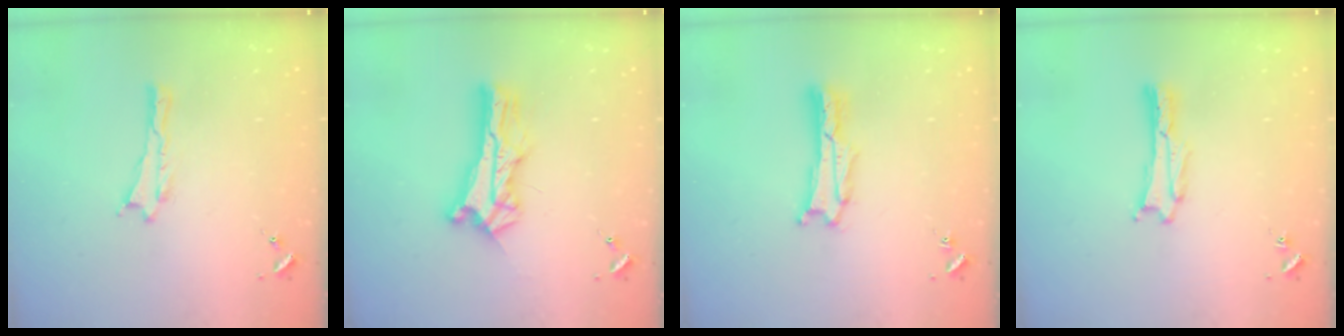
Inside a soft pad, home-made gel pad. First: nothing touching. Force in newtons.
{"total": 9.3, "press": 9.3, "slide": 0.7}
{"total": 1.7, "press": 1.7, "slide": 0.3}
{"total": 1.1, "press": 1.1, "slide": 0.0}